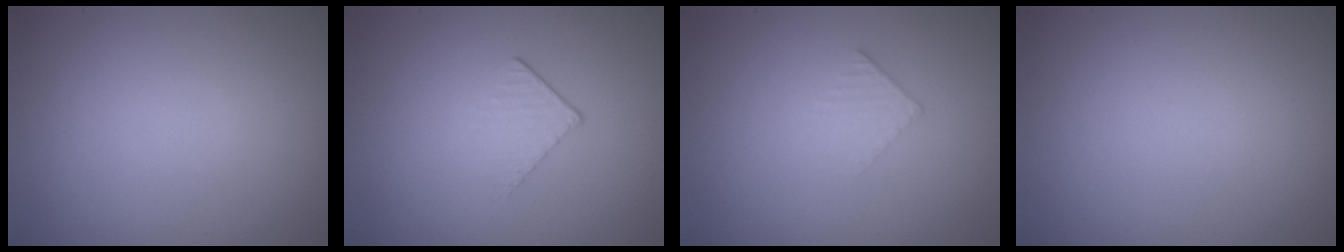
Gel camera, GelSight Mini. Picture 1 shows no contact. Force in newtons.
{"total": 1.3, "press": 0.7, "slide": 1.1}
{"total": 1.4, "press": 1.4, "slide": 0.2}
{"total": 0.0}